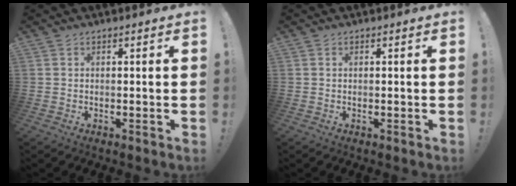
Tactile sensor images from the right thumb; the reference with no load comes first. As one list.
[{"total": 0.0}]